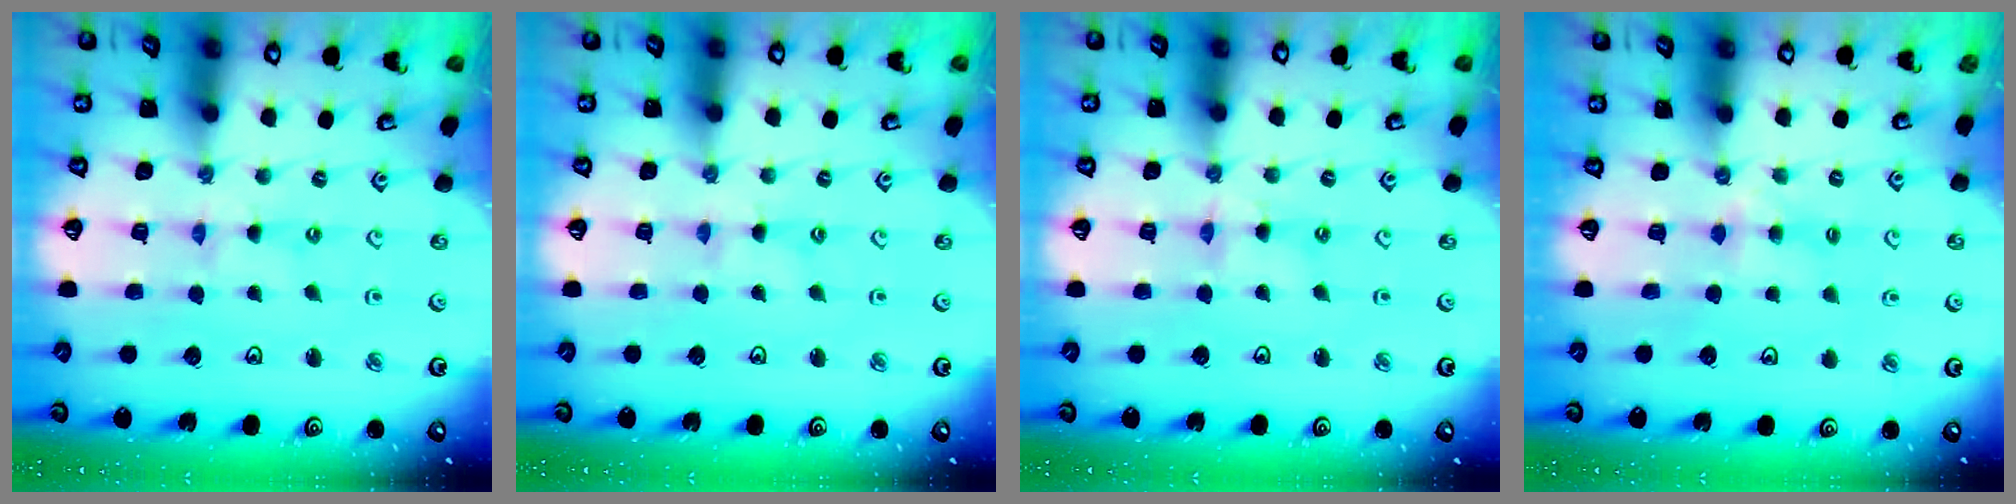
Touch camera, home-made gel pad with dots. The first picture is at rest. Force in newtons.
{"total": 1.1, "press": 1.1, "slide": 0.2}
{"total": 2.5, "press": 2.5, "slide": 0.2}
{"total": 4.5, "press": 4.5, "slide": 0.6}